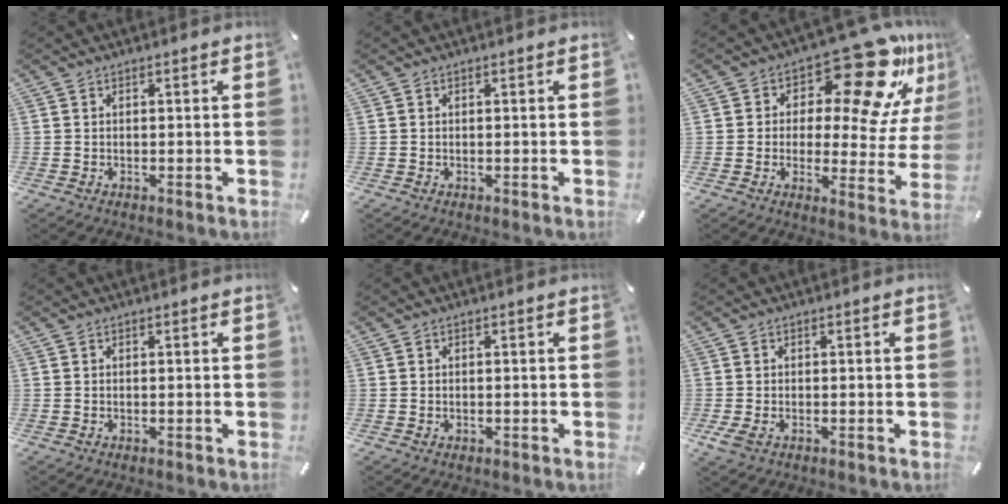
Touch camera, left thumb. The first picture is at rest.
{"total": 0.0}
{"total": 19.3, "force": [12.4, 7.8, 12.7], "torque": [-0.160, -0.104, 0.202]}
{"total": 0.0}
{"total": 0.7, "force": [0.0, 0.6, 0.2], "torque": [-0.003, 0.004, -0.002]}
{"total": 1.8, "force": [-0.6, 1.1, 1.3], "torque": [-0.035, -0.005, -0.012]}